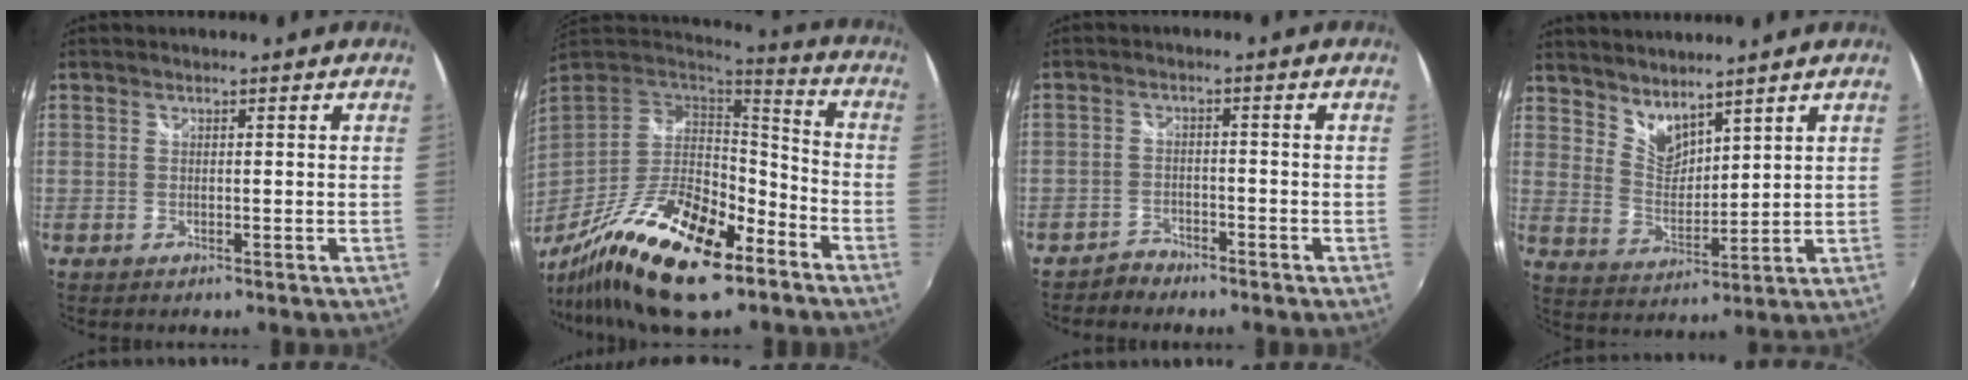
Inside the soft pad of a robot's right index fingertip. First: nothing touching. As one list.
[{"total": 23.9, "force": [-15.0, 8.2, 16.8], "torque": [-0.324, -0.033, -0.253]}, {"total": 3.1, "force": [-2.7, 1.4, 0.1], "torque": [-0.011, 0.005, -0.052]}, {"total": 6.8, "force": [5.9, 2.2, 2.6], "torque": [-0.038, -0.006, 0.114]}]